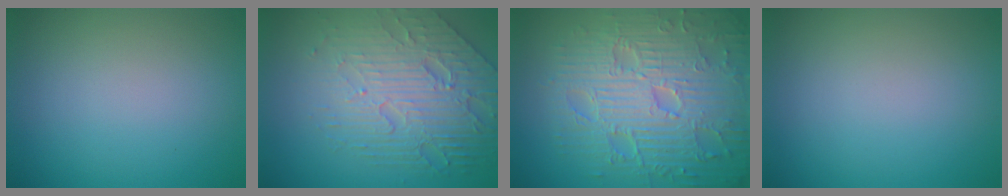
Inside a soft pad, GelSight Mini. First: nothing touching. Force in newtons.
{"total": 7.8, "press": 5.4, "slide": 5.6}
{"total": 10.5, "press": 7.1, "slide": 7.8}
{"total": 0.0}